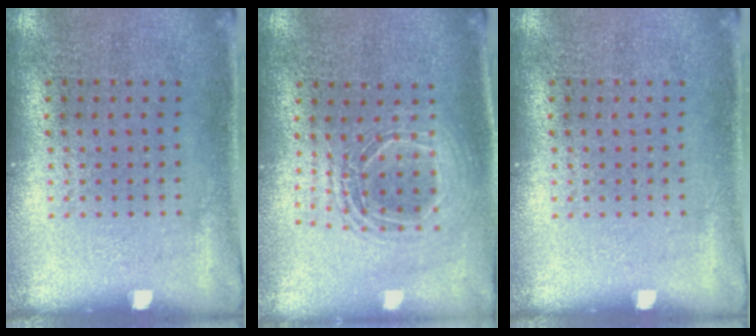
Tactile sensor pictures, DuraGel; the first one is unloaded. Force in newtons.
{"total": 1.6, "press": 1.4, "slide": 0.8}
{"total": 0.0}